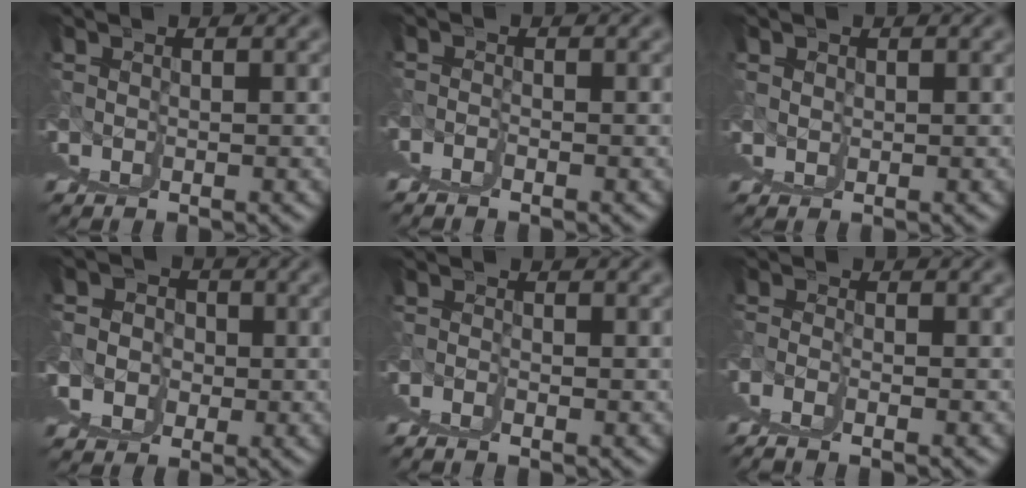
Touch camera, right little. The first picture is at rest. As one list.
[{"total": 2.1, "force": [0.1, -2.0, -0.5], "torque": [0.015, 0.012, 0.004]}, {"total": 1.9, "force": [0.7, 1.8, 0.0], "torque": [-0.002, -0.007, 0.010]}, {"total": 1.7, "force": [0.9, 1.2, 0.9], "torque": [-0.013, -0.018, 0.026]}, {"total": 1.6, "force": [0.2, -1.6, -0.1], "torque": [0.010, 0.012, 0.005]}, {"total": 2.0, "force": [0.9, -1.2, 1.4], "torque": [-0.015, 0.014, 0.018]}]